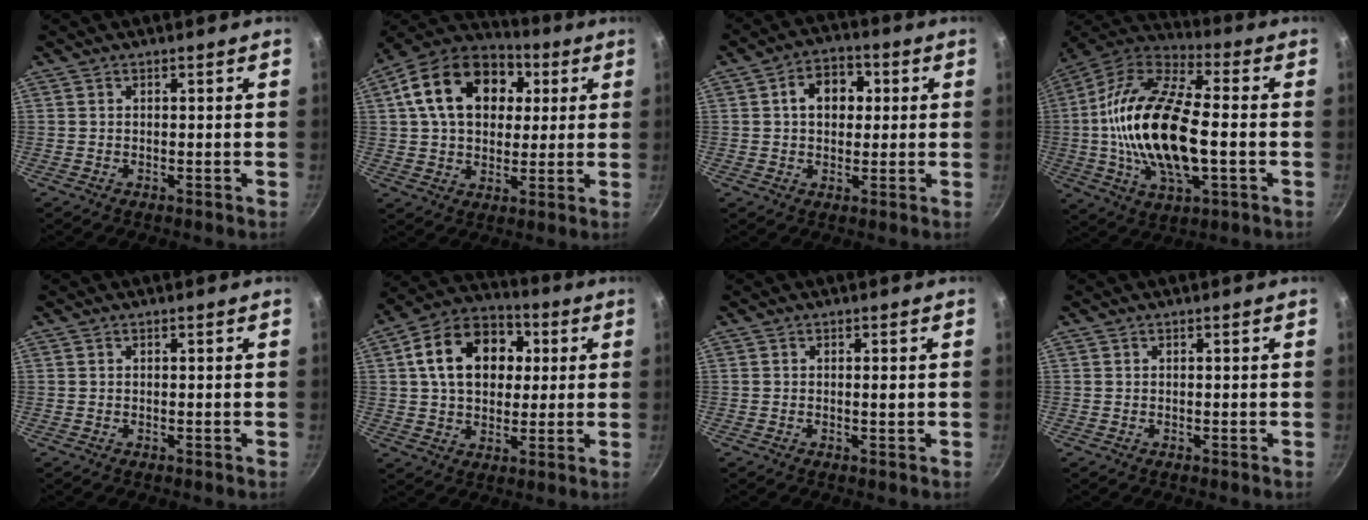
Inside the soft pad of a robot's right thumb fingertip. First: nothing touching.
{"total": 20.4, "force": [5.6, 14.3, 13.4], "torque": [-0.214, 0.019, 0.081]}
{"total": 8.4, "force": [1.5, 6.2, 5.5], "torque": [-0.051, 0.013, 0.014]}
{"total": 24.2, "force": [-1.5, 11.2, 21.5], "torque": [-0.415, 0.028, -0.039]}
{"total": 0.0}
{"total": 17.1, "force": [3.7, 12.3, 11.2], "torque": [-0.156, 0.022, 0.048]}
{"total": 1.1, "force": [0.0, 0.2, 1.0], "torque": [-0.018, 0.000, 0.000]}
{"total": 0.0}